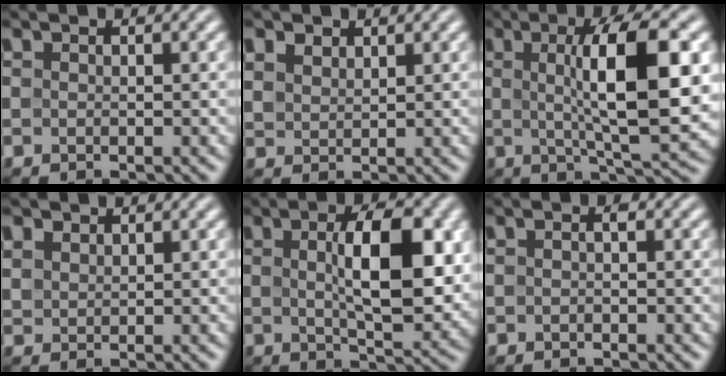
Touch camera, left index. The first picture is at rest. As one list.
[{"total": 2.3, "force": [1.7, 1.4, 0.8], "torque": [-0.024, 0.002, 0.034]}, {"total": 9.9, "force": [1.3, 2.5, 9.5], "torque": [-0.132, 0.002, 0.022]}, {"total": 2.0, "force": [1.4, 1.2, 0.7], "torque": [-0.020, 0.003, 0.030]}, {"total": 8.3, "force": [1.2, 3.1, 7.6], "torque": [-0.119, 0.000, 0.021]}, {"total": 0.9, "force": [-0.1, 0.2, 0.9], "torque": [-0.018, 0.002, -0.003]}]